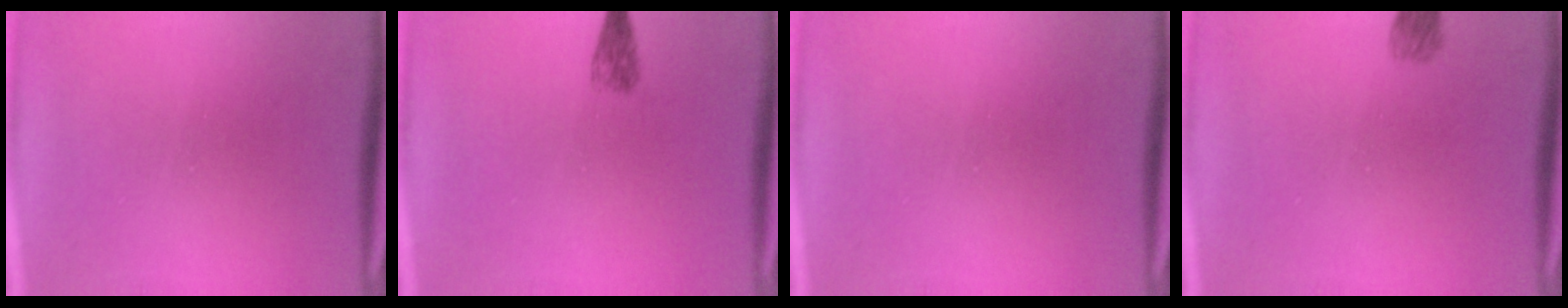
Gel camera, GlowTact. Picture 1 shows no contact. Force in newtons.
{"total": 1.4}
{"total": 0.0}
{"total": 2.3}